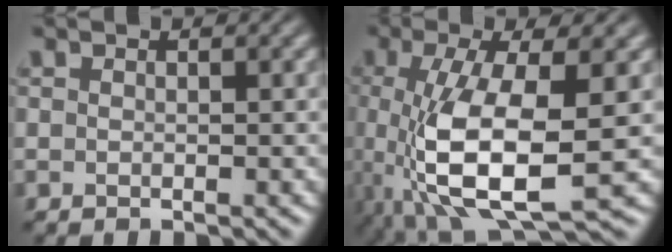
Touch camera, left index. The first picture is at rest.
{"total": 9.5, "force": [-0.9, 3.5, 8.7], "torque": [-0.180, -0.008, -0.013]}